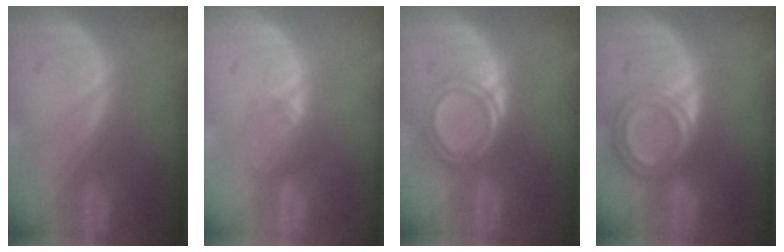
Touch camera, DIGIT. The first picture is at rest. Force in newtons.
{"total": 1.9, "press": 1.9, "slide": 0.3}
{"total": 5.3, "press": 4.9, "slide": 1.9}
{"total": 6.8, "press": 6.0, "slide": 3.1}